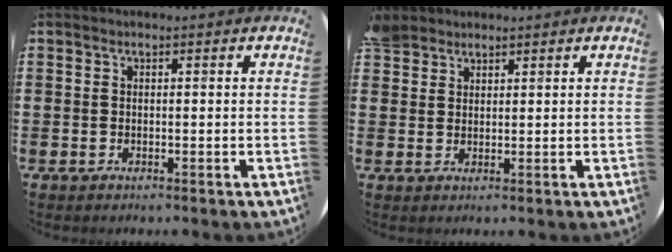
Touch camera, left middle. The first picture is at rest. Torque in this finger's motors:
{"motor_torque": [1.10, -1.04, 0.66, 0.21]}